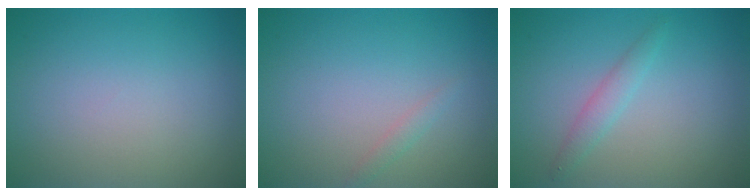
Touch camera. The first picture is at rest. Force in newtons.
{"total": 0.8, "press": 0.8, "slide": 0.0}
{"total": 1.5, "press": 1.5, "slide": 0.0}